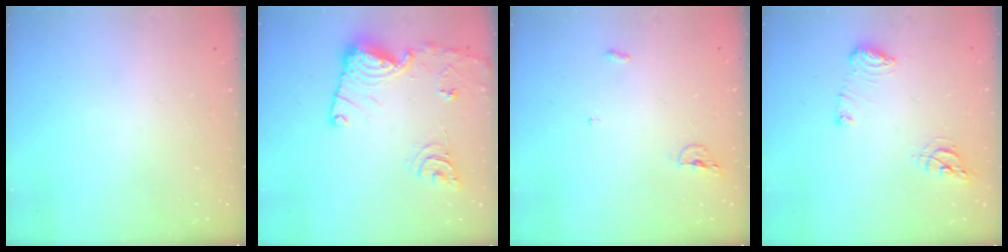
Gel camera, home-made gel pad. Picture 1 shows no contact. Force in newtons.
{"total": 16.2, "press": 16.2, "slide": 1.1}
{"total": 4.1, "press": 4.0, "slide": 0.9}
{"total": 9.6, "press": 9.6, "slide": 1.1}